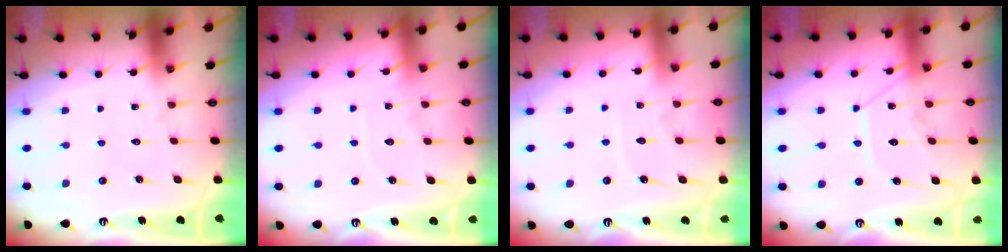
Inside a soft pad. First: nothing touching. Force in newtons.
{"total": 3.9, "press": 3.9, "slide": 0.5}
{"total": 3.9, "press": 3.8, "slide": 0.5}
{"total": 12.1, "press": 12.0, "slide": 1.0}